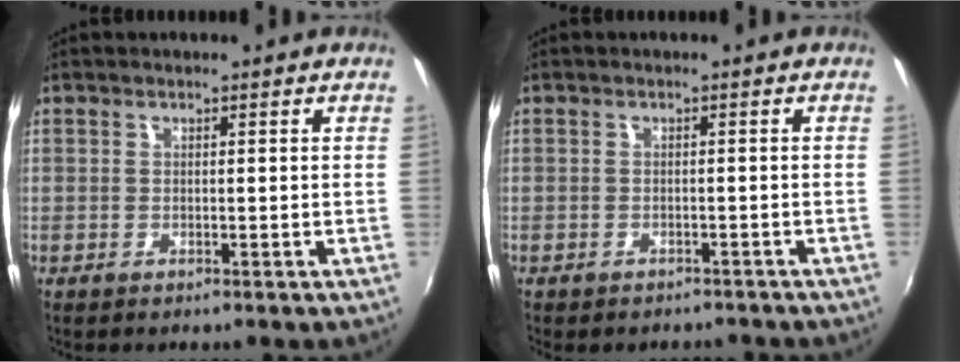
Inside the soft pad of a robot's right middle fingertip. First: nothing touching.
{"total": 3.6, "force": [-3.1, 1.5, 1.0], "torque": [-0.022, -0.013, -0.039]}